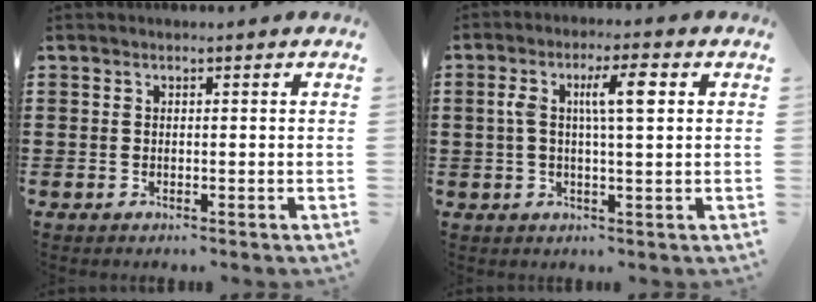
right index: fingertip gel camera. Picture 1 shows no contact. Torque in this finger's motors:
{"motor_torque": [0.41, -0.06, 0.26, 0.07]}